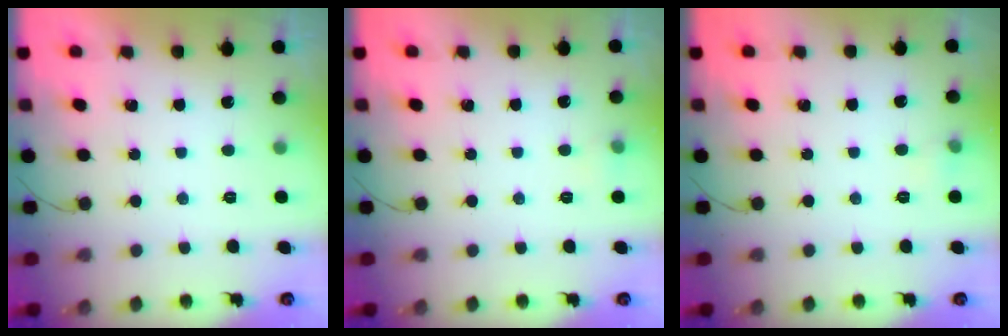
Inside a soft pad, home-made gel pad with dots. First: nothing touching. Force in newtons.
{"total": 7.2, "press": 3.7, "slide": 6.2}
{"total": 3.3, "press": 3.2, "slide": 1.0}